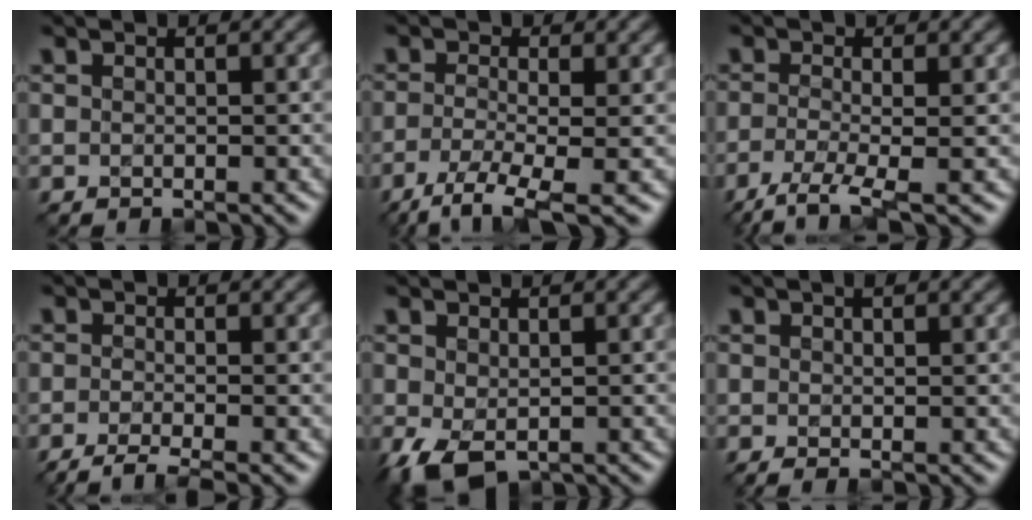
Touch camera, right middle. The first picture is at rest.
{"total": 4.4, "force": [-2.3, 1.2, 3.6], "torque": [-0.076, -0.004, -0.050]}
{"total": 3.6, "force": [-1.7, 0.8, 3.0], "torque": [-0.062, -0.004, -0.044]}
{"total": 3.0, "force": [-1.9, 0.7, 2.2], "torque": [-0.033, 0.000, -0.045]}
{"total": 3.4, "force": [-1.2, 1.9, 2.5], "torque": [-0.060, -0.008, -0.020]}
{"total": 1.1, "force": [0.6, 0.3, 1.0], "torque": [-0.014, 0.001, 0.008]}